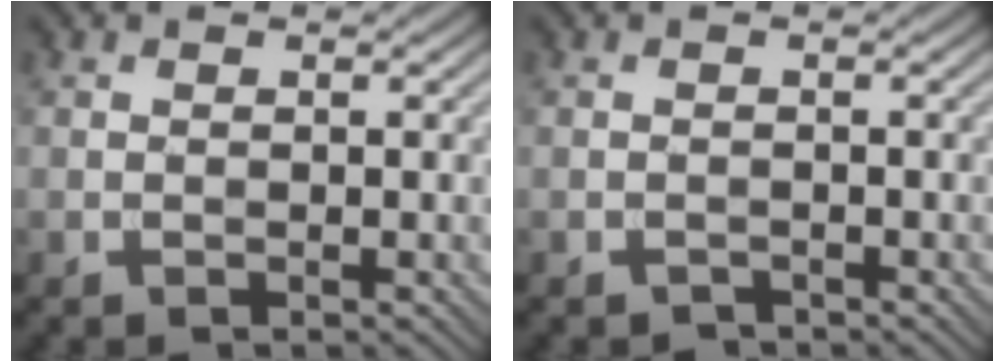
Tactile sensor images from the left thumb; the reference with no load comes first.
{"total": 0.9, "force": [-0.8, 0.3, 0.1], "torque": [-0.002, -0.002, -0.017]}